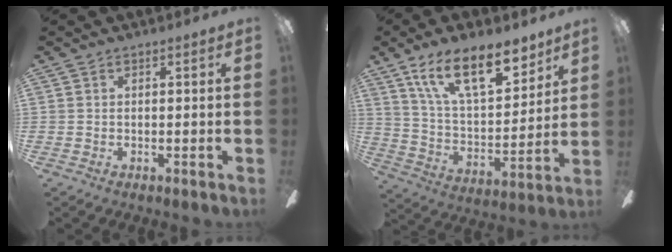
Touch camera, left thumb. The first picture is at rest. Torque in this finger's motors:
{"motor_torque": [0.93, 0.15, 1.65, -1.12, 0.22]}